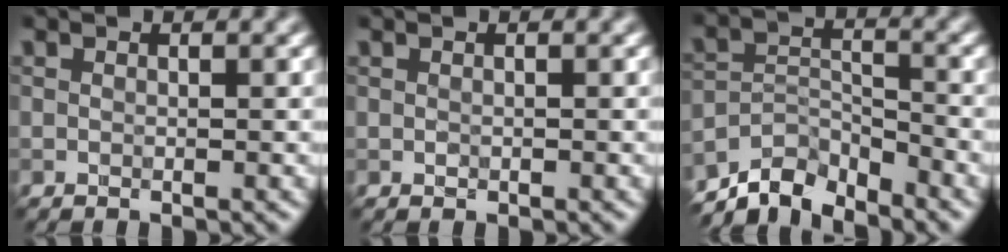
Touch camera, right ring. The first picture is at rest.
{"total": 0.0}
{"total": 5.4, "force": [-5.1, 1.6, 0.9], "torque": [-0.008, -0.002, -0.095]}